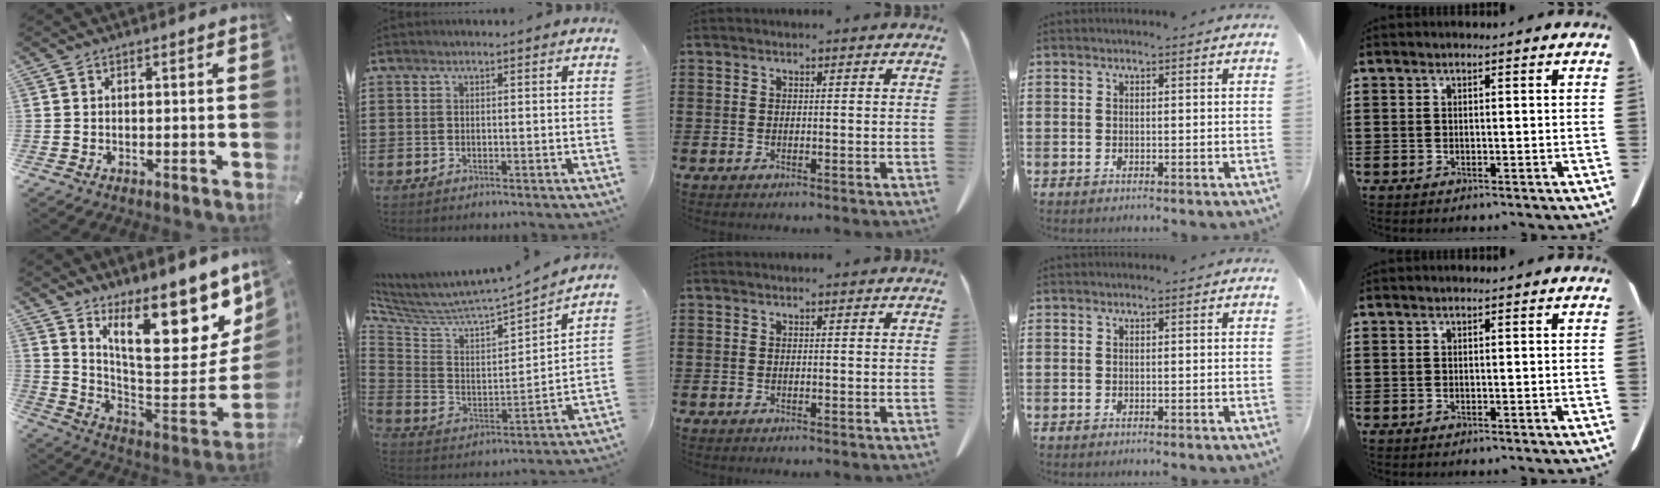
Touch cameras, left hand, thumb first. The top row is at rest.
{"thumb": {"total": 22.0, "force": [14.0, 8.5, 14.7], "torque": [-0.191, -0.114, 0.236]}, "index": {"total": 3.5, "force": [3.3, 0.6, 0.8], "torque": [-0.041, -0.049, 0.048]}}